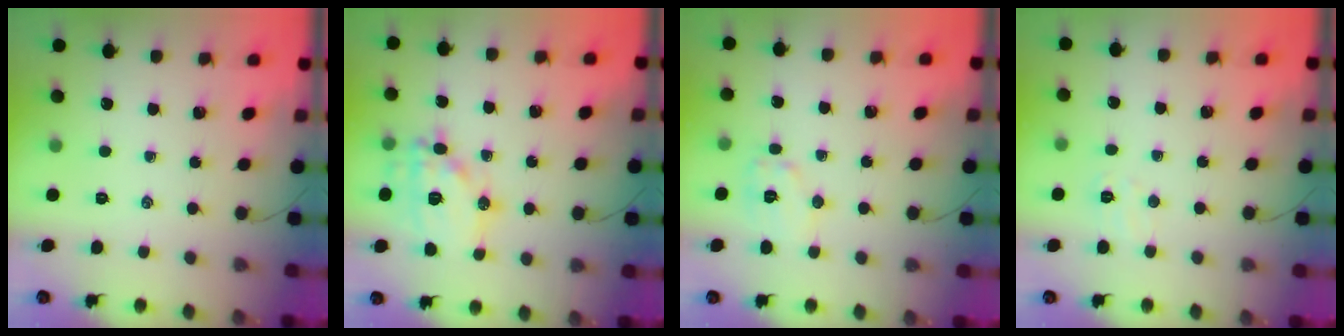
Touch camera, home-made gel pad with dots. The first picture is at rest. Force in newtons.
{"total": 15.9, "press": 15.8, "slide": 1.5}
{"total": 7.4, "press": 7.4, "slide": 1.0}
{"total": 3.8, "press": 3.6, "slide": 1.1}